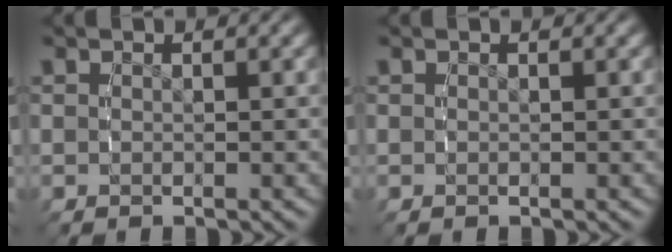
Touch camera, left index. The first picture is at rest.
{"total": 0.0}